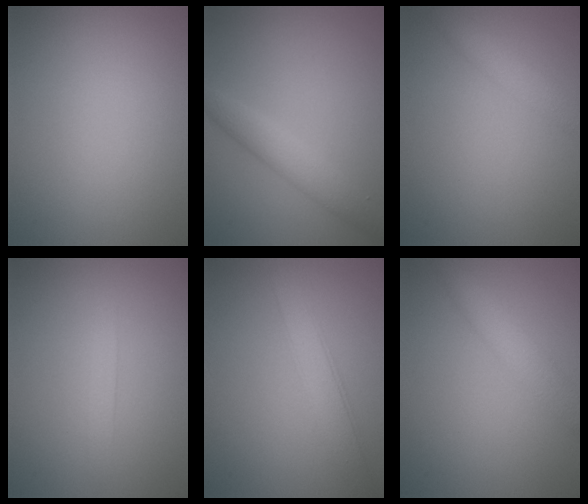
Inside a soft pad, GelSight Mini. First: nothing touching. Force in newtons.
{"total": 2.8, "press": 2.8, "slide": 0.1}
{"total": 2.2, "press": 2.2, "slide": 0.1}
{"total": 1.3, "press": 1.3, "slide": 0.1}
{"total": 2.9, "press": 2.9, "slide": 0.1}
{"total": 2.8, "press": 2.8, "slide": 0.1}